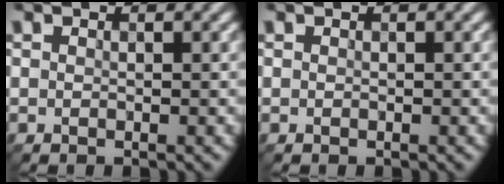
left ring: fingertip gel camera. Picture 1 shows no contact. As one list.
[{"total": 0.0}]